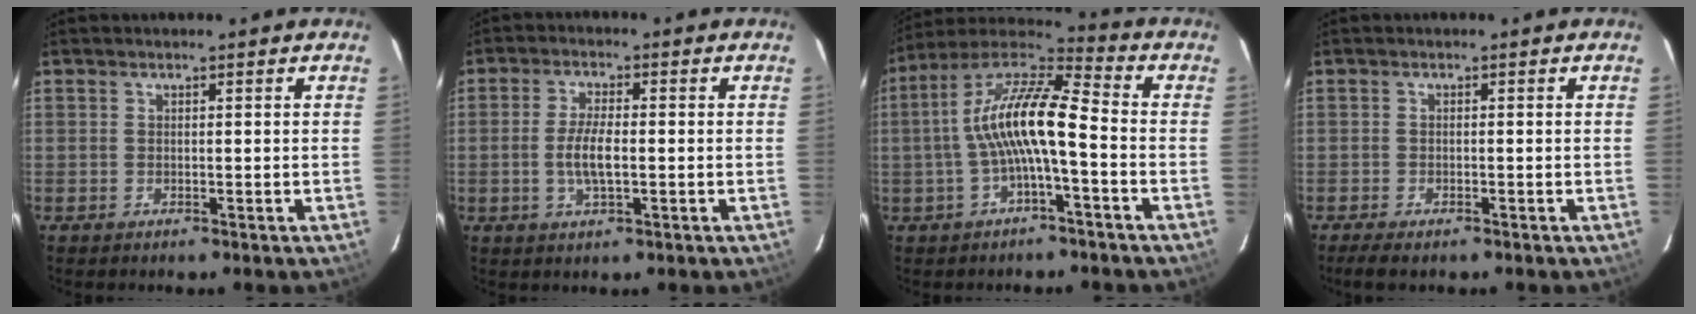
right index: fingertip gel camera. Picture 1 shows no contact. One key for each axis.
{"total": 5.3, "fx": -0.8, "fy": 1.6, "fz": 5.0, "tx": -0.100, "ty": -0.001, "tz": -0.015}
{"total": 12.9, "fx": -2.0, "fy": 2.6, "fz": 12.5, "tx": -0.244, "ty": 0.019, "tz": -0.041}
{"total": 3.3, "fx": -2.6, "fy": 0.8, "fz": 1.9, "tx": -0.046, "ty": -0.012, "tz": -0.043}